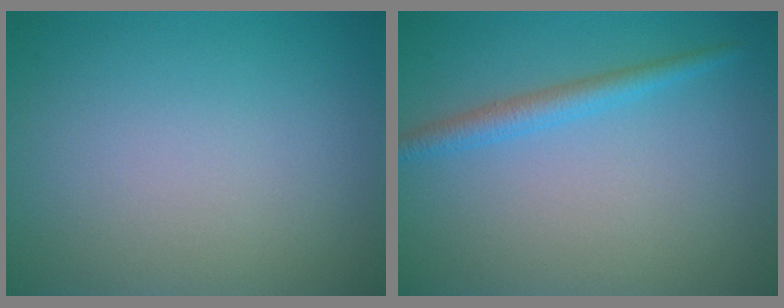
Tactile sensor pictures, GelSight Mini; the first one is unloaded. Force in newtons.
{"total": 2.1, "press": 2.1, "slide": 0.1}